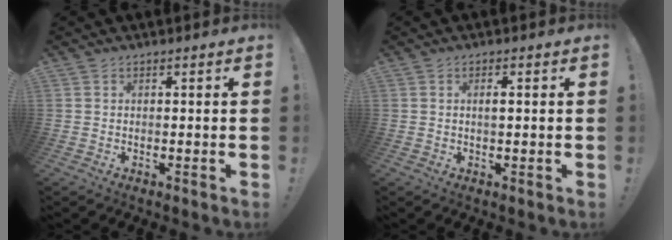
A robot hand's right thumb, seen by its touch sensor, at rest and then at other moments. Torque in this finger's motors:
{"motor_torque": [-0.30, 0.03, -0.18, 0.12, 0.09]}